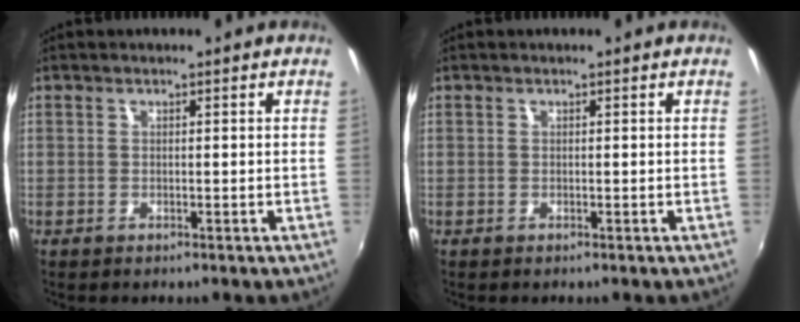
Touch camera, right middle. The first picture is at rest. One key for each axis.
{"total": 0.0}